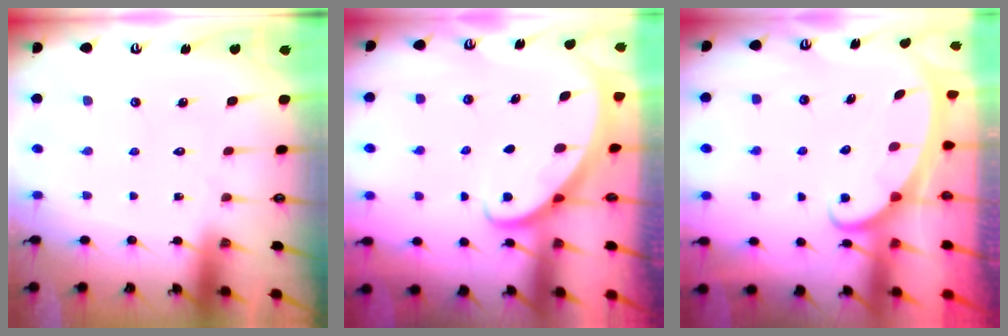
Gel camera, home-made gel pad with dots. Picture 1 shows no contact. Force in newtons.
{"total": 2.6, "press": 2.6, "slide": 0.3}
{"total": 2.3, "press": 2.3, "slide": 0.3}